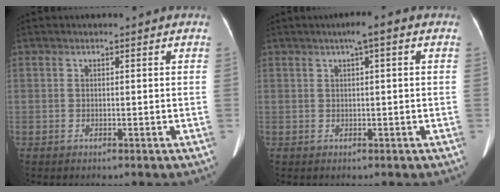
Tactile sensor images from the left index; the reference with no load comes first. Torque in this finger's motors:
{"motor_torque": [0.22, -0.30, 0.09, 0.05]}